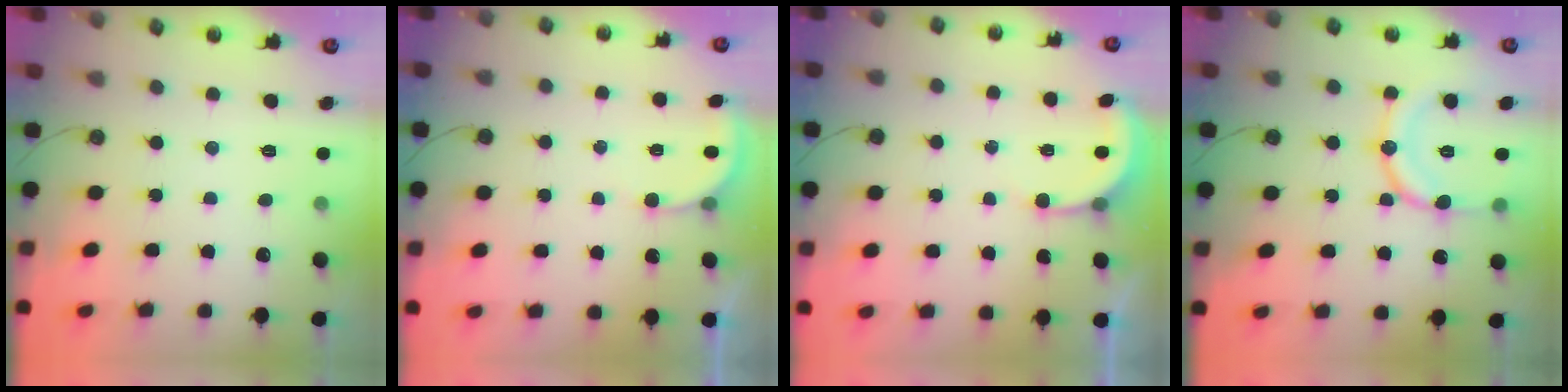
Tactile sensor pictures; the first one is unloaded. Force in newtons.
{"total": 2.7, "press": 2.7, "slide": 0.5}
{"total": 2.5, "press": 2.5, "slide": 0.4}
{"total": 14.3, "press": 14.2, "slide": 1.0}